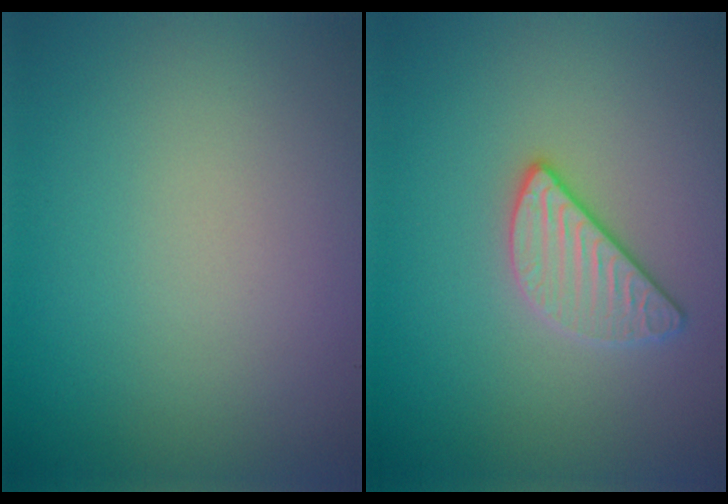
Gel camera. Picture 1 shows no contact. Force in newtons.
{"total": 2.5, "press": 2.4, "slide": 0.8}